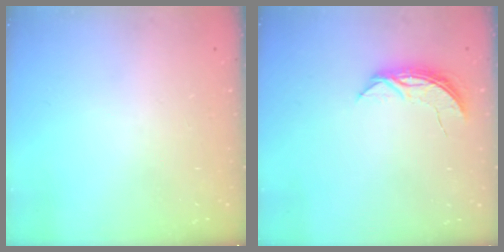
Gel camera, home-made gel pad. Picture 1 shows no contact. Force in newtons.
{"total": 5.9, "press": 5.8, "slide": 0.5}